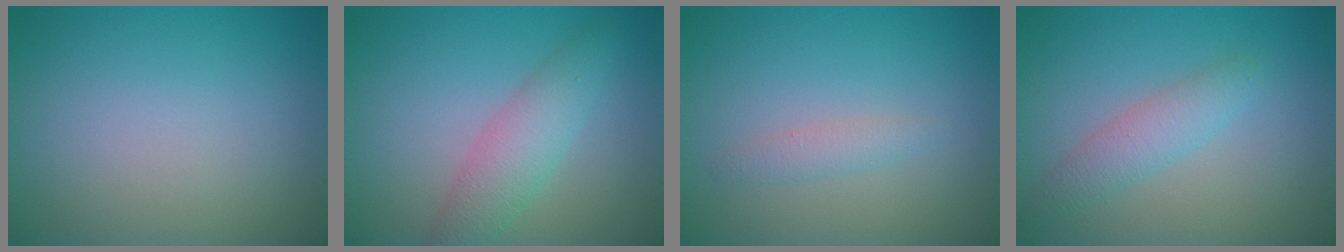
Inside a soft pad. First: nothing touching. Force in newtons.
{"total": 3.6, "press": 3.6, "slide": 0.1}
{"total": 1.2, "press": 1.2, "slide": 0.0}
{"total": 2.5, "press": 2.5, "slide": 0.0}